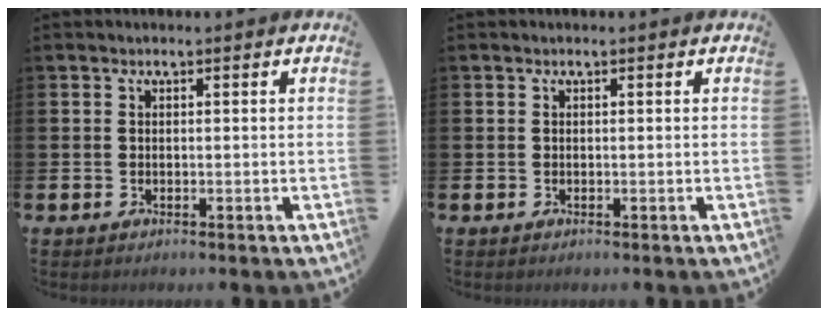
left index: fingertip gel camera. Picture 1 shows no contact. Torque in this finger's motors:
{"motor_torque": [0.00, 0.00, 0.00, 0.01]}